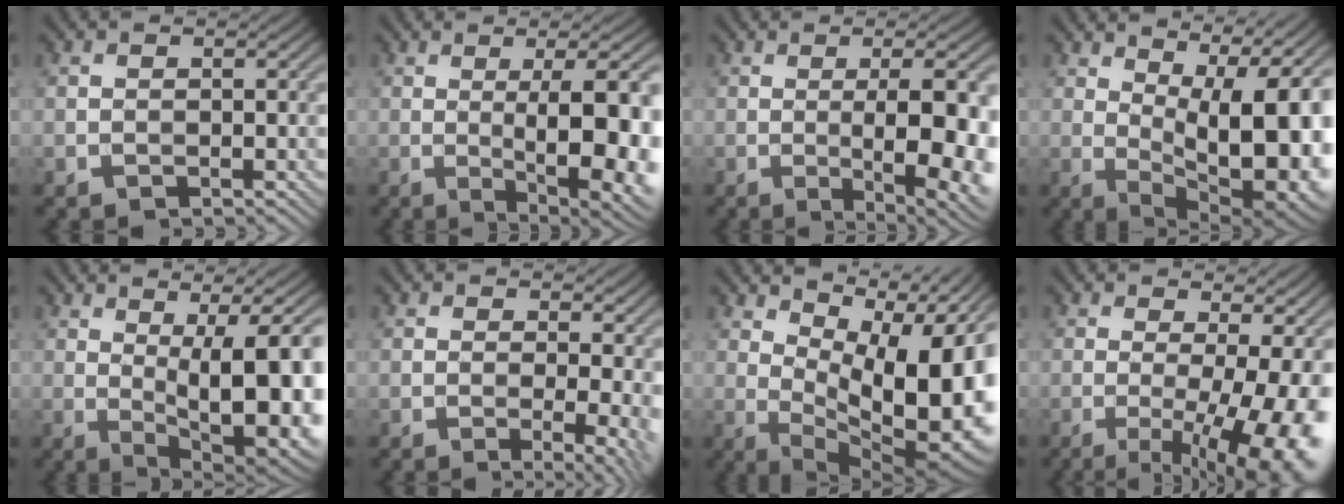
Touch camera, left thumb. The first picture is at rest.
{"total": 13.5, "force": [-0.8, 4.2, 12.8], "torque": [-0.141, 0.016, -0.020]}
{"total": 12.1, "force": [-1.0, 3.6, 11.5], "torque": [-0.125, 0.012, -0.026]}
{"total": 16.6, "force": [2.9, 7.3, 14.7], "torque": [-0.200, 0.023, 0.060]}
{"total": 12.1, "force": [0.4, 3.6, 11.5], "torque": [-0.167, 0.008, 0.010]}
{"total": 5.9, "force": [0.2, 1.8, 5.7], "torque": [-0.075, -0.007, 0.001]}
{"total": 17.0, "force": [4.8, 7.1, 14.7], "torque": [-0.202, 0.018, 0.094]}
{"total": 14.0, "force": [-2.4, 4.6, 13.0], "torque": [-0.149, 0.001, -0.023]}